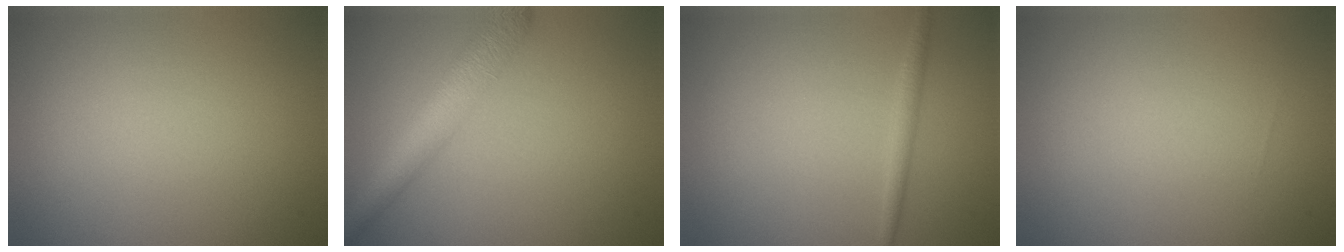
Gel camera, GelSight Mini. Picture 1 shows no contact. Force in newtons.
{"total": 4.7, "press": 4.7, "slide": 0.1}
{"total": 1.3, "press": 1.3, "slide": 0.1}
{"total": 0.0}